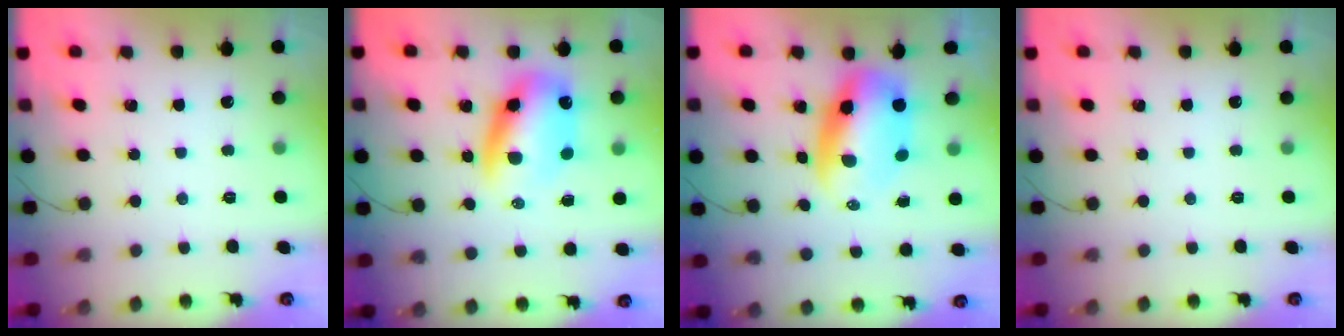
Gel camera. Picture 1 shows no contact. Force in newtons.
{"total": 11.2, "press": 10.8, "slide": 2.9}
{"total": 8.6, "press": 8.3, "slide": 2.4}
{"total": 0.0}